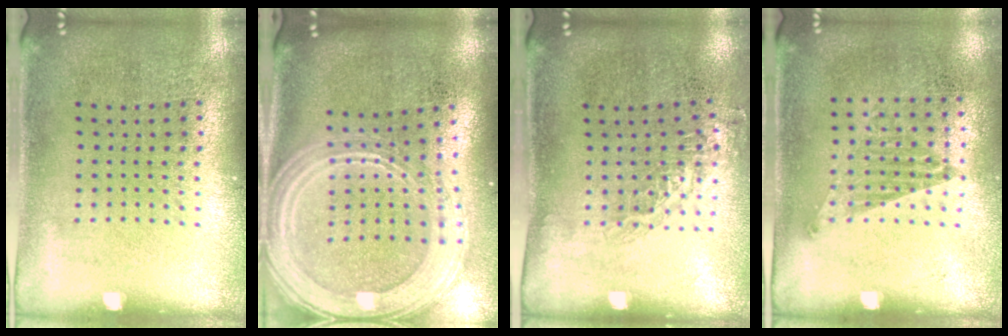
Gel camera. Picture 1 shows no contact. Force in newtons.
{"total": 3.0, "press": 2.5, "slide": 1.6}
{"total": 0.8, "press": 0.8, "slide": 0.3}
{"total": 1.0, "press": 0.8, "slide": 0.7}